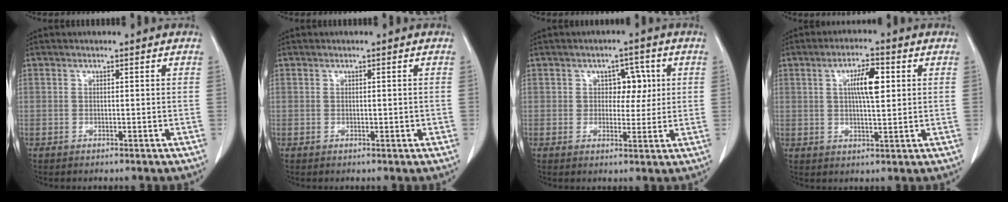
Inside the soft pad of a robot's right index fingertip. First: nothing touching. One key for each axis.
{"total": 0.7, "fx": -0.1, "fy": 0.3, "fz": 0.7, "tx": -0.013, "ty": -0.001, "tz": 0.002}
{"total": 4.6, "fx": 1.1, "fy": 3.1, "fz": 3.2, "tx": -0.035, "ty": 0.011, "tz": 0.017}
{"total": 6.3, "fx": 1.6, "fy": 1.4, "fz": 5.9, "tx": -0.106, "ty": 0.006, "tz": 0.028}